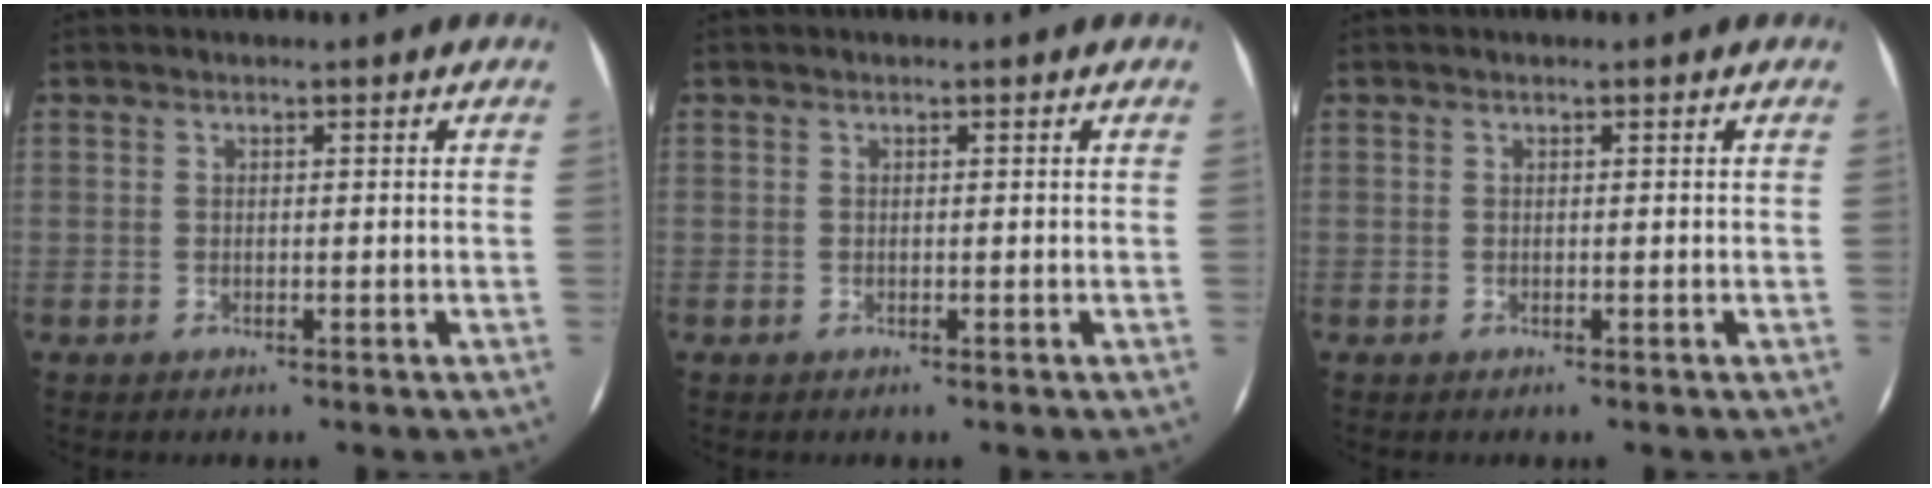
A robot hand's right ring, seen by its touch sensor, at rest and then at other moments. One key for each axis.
{"total": 0.0}
{"total": 0.0}